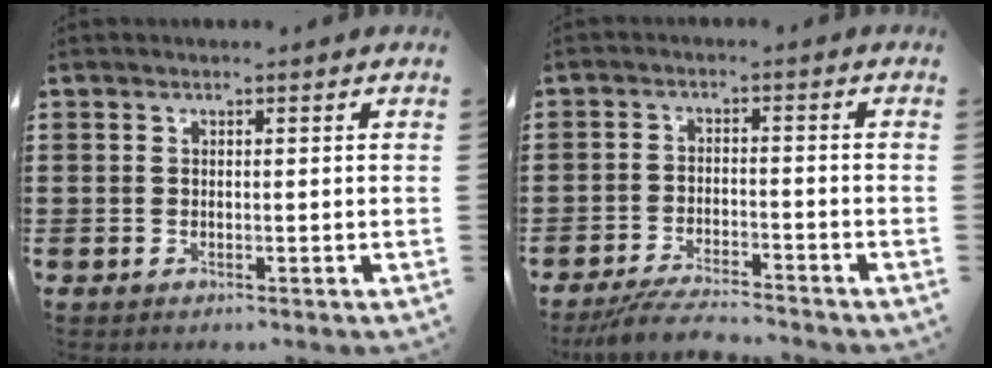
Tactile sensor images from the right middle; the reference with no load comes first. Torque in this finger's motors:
{"motor_torque": [0.31, 0.03, 0.06, 0.03]}